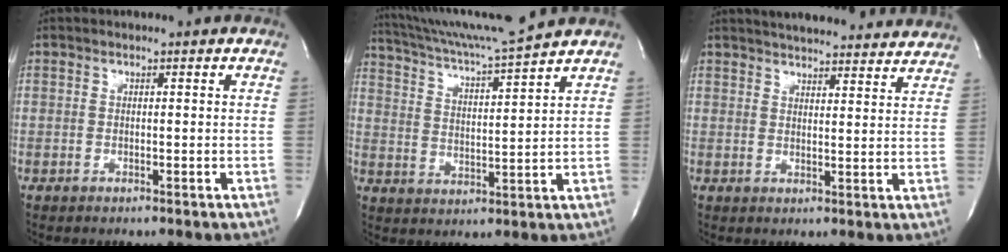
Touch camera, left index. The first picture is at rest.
{"total": 13.4, "force": [12.4, -2.5, 4.6], "torque": [-0.093, -0.011, 0.205]}
{"total": 20.1, "force": [18.7, 3.3, 6.6], "torque": [-0.098, 0.008, 0.233]}